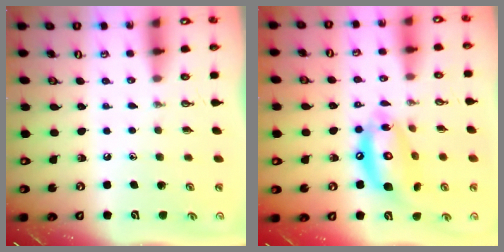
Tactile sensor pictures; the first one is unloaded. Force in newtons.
{"total": 15.5, "press": 15.4, "slide": 2.0}